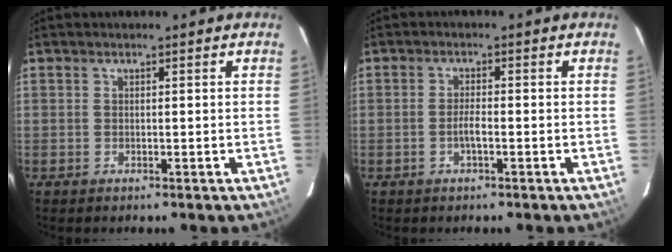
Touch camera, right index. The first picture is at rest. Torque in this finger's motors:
{"motor_torque": [0.38, -0.20, 0.16, 0.05]}